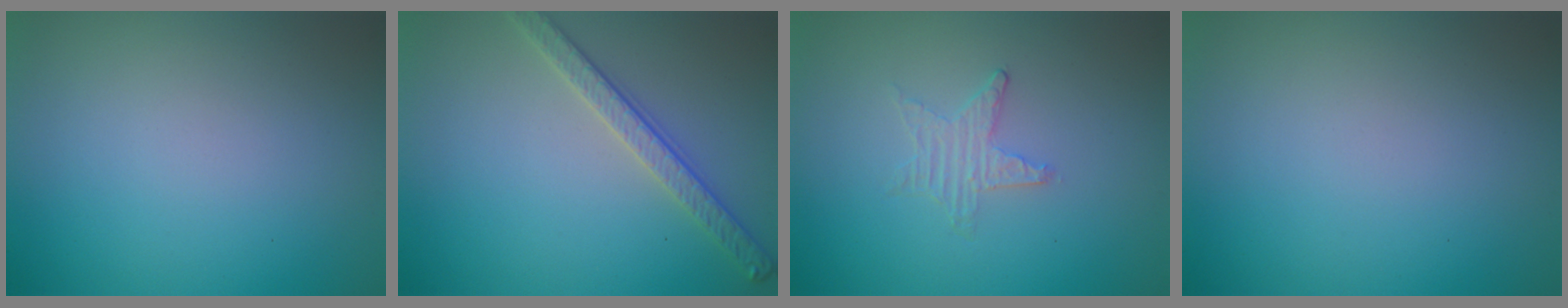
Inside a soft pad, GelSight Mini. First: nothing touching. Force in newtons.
{"total": 2.8, "press": 2.7, "slide": 0.7}
{"total": 0.5, "press": 0.5, "slide": 0.1}
{"total": 0.0}